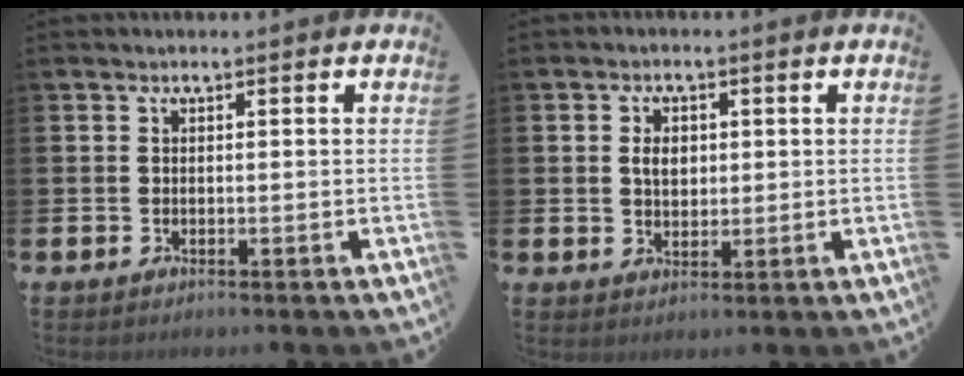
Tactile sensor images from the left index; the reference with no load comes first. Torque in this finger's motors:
{"motor_torque": [0.24, -0.08, 0.33, 0.10]}